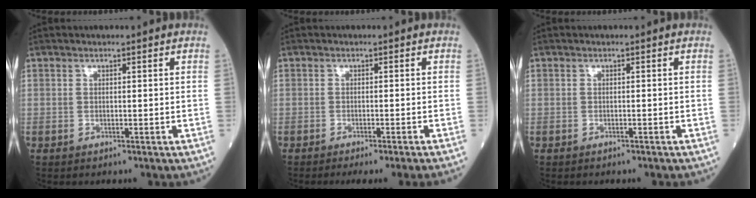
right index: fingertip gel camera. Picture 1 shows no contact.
{"total": 5.9, "force": [-4.9, -1.4, 2.9], "torque": [-0.009, -0.008, -0.066]}
{"total": 1.3, "force": [-1.2, 0.2, 0.4], "torque": [-0.009, -0.002, -0.013]}